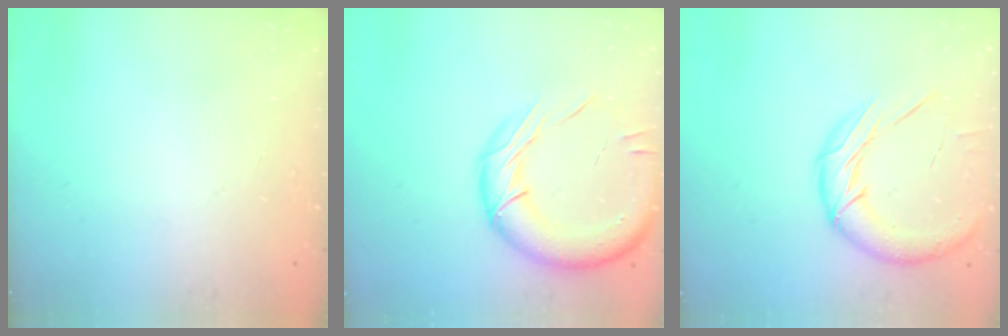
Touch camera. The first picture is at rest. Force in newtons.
{"total": 17.4, "press": 17.2, "slide": 2.7}
{"total": 15.5, "press": 15.3, "slide": 2.4}